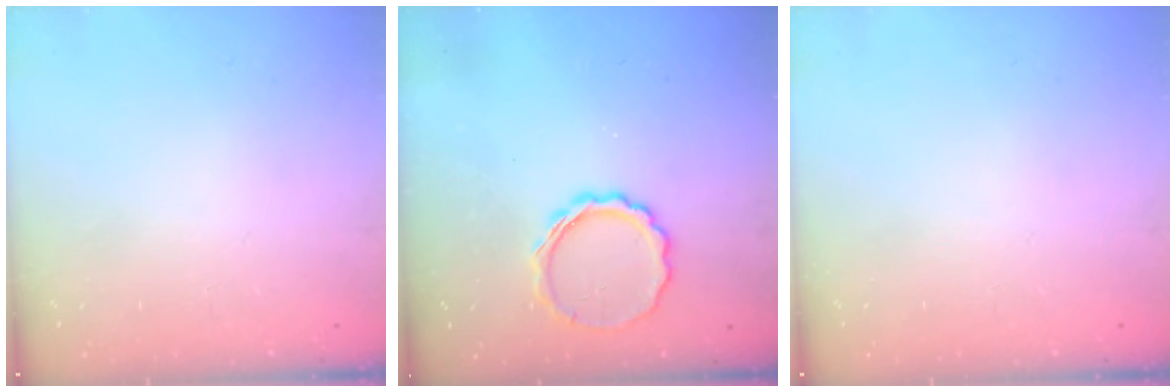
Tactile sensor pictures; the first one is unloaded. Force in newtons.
{"total": 8.9, "press": 8.8, "slide": 1.6}
{"total": 0.0}